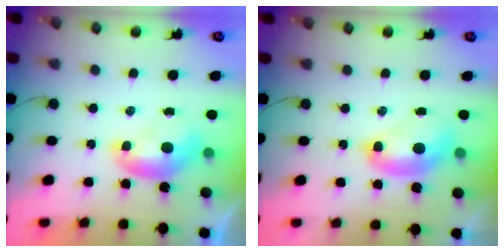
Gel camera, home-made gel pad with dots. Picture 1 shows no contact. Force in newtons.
{"total": 2.9, "press": 2.9, "slide": 0.1}